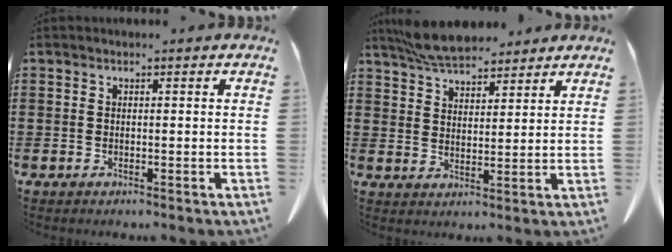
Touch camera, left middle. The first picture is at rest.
{"total": 7.1, "force": [6.4, 1.7, 2.5], "torque": [-0.068, -0.009, 0.121]}